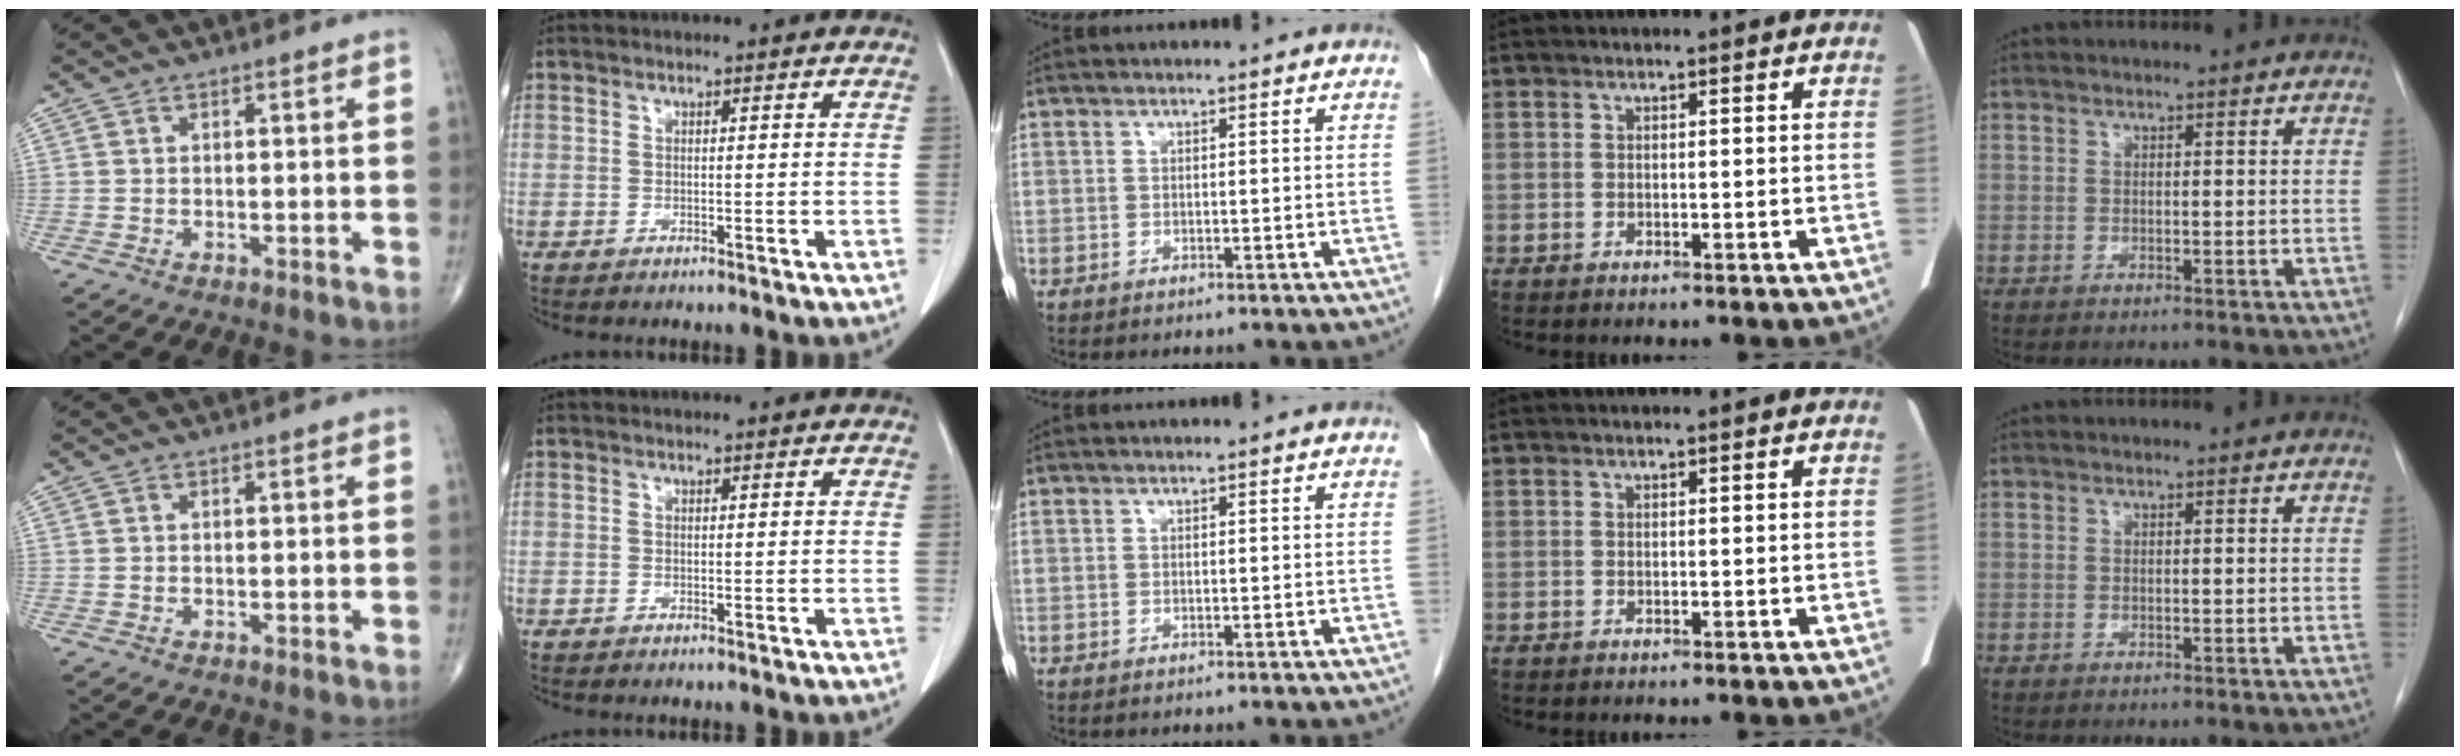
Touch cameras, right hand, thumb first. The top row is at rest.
{}